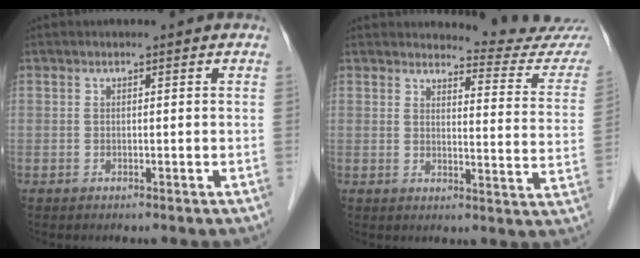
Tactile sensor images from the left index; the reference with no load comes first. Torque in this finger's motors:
{"motor_torque": [-0.06, -0.25, 0.02, 0.00]}